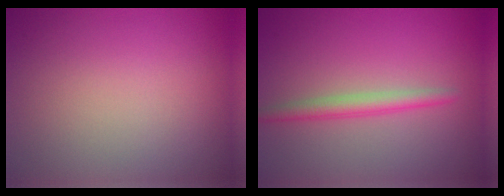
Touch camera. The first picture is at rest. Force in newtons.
{"total": 2.1, "press": 2.1, "slide": 0.1}